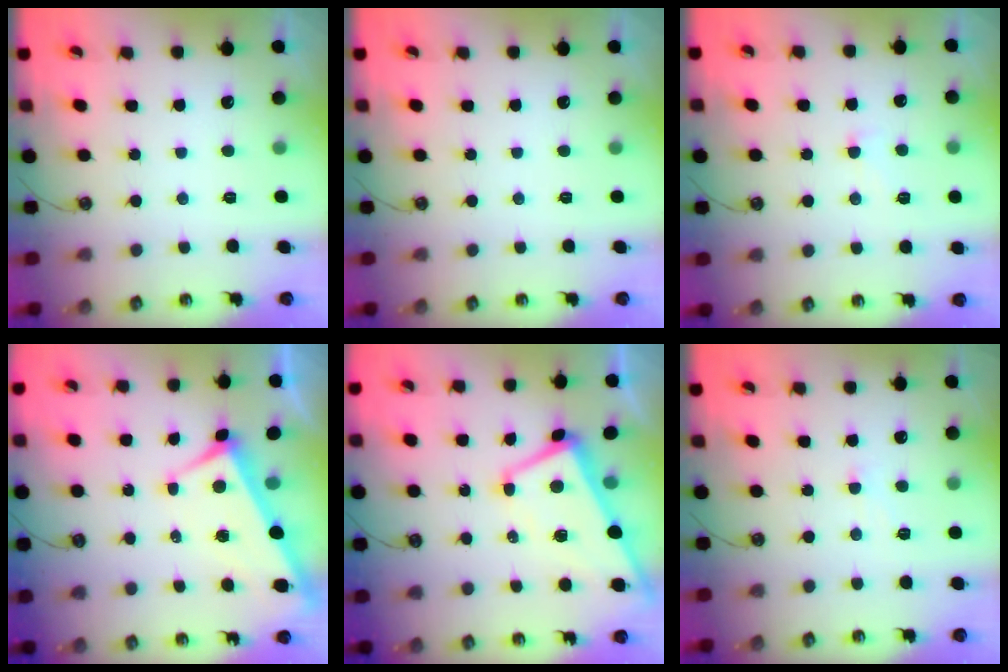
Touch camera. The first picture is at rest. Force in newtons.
{"total": 0.0}
{"total": 2.3, "press": 2.2, "slide": 0.6}
{"total": 2.7, "press": 2.6, "slide": 0.7}
{"total": 1.2, "press": 0.7, "slide": 1.0}
{"total": 2.0, "press": 2.0, "slide": 0.2}